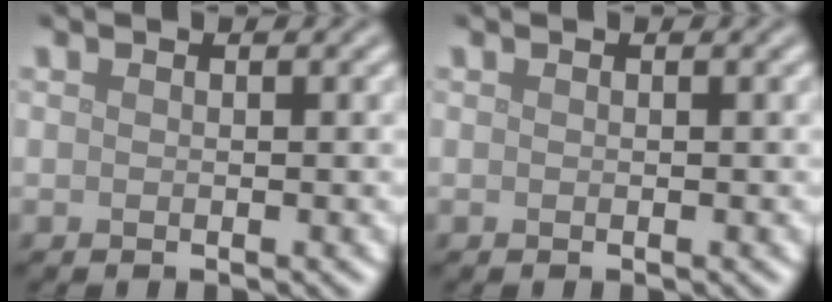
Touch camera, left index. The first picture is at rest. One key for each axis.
{"total": 0.0}